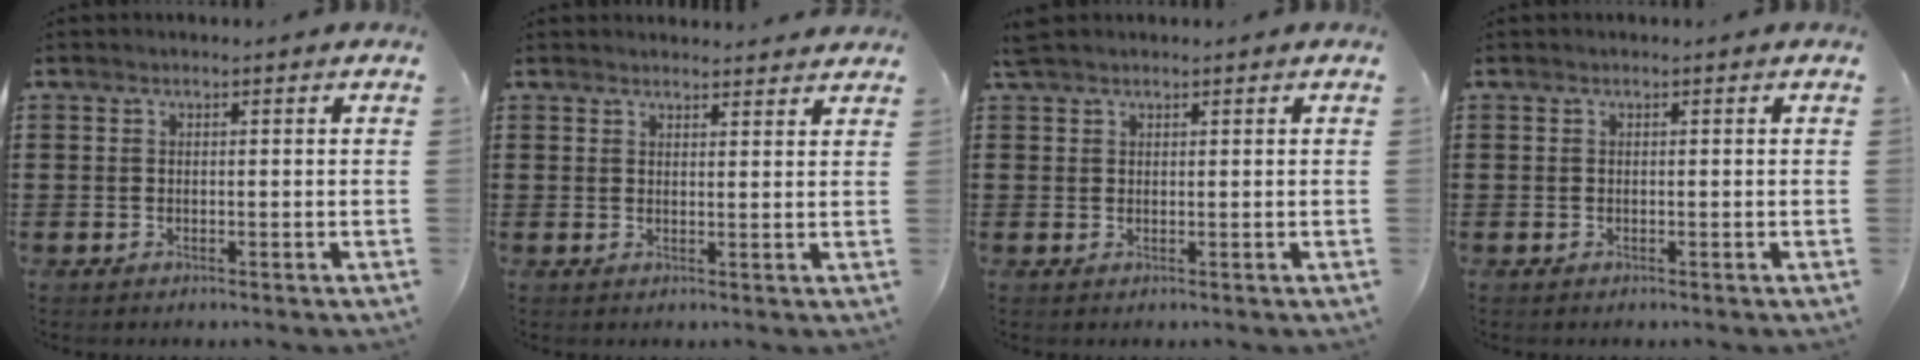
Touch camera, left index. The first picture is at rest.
{"total": 1.9, "force": [1.9, 0.1, 0.1], "torque": [-0.006, 0.001, 0.037]}
{"total": 1.3, "force": [1.1, 0.5, 0.5], "torque": [-0.013, 0.003, 0.021]}
{"total": 0.0}